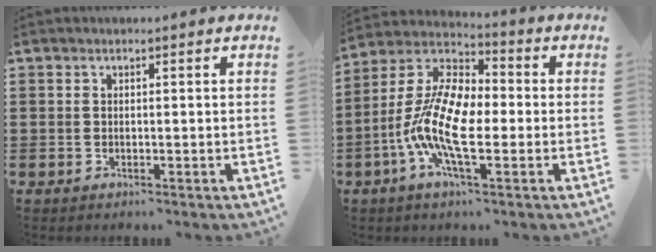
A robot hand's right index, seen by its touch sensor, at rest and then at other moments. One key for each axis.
{"total": 12.8, "fx": -3.3, "fy": 5.1, "fz": 11.3, "tx": -0.274, "ty": -0.015, "tz": -0.072}